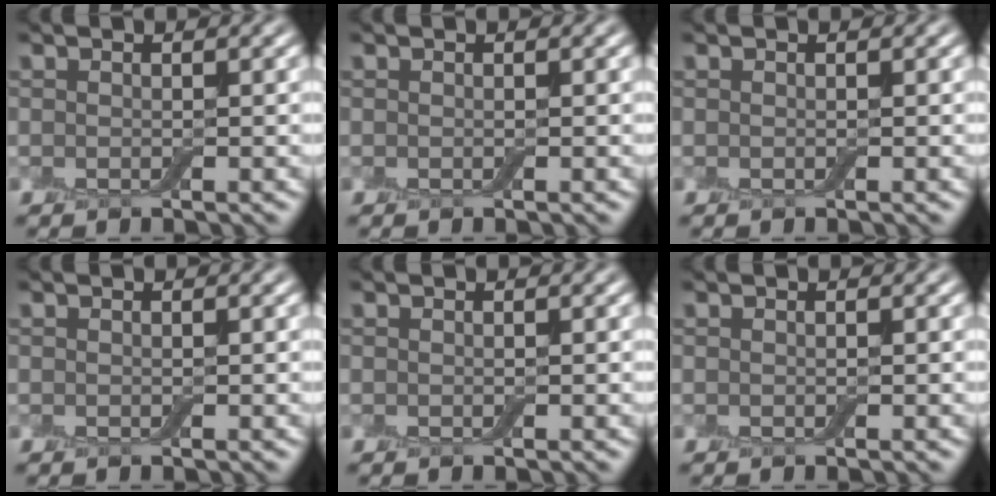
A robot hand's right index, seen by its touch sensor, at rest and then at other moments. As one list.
[{"total": 0.0}, {"total": 0.0}, {"total": 0.0}, {"total": 0.0}, {"total": 0.0}]